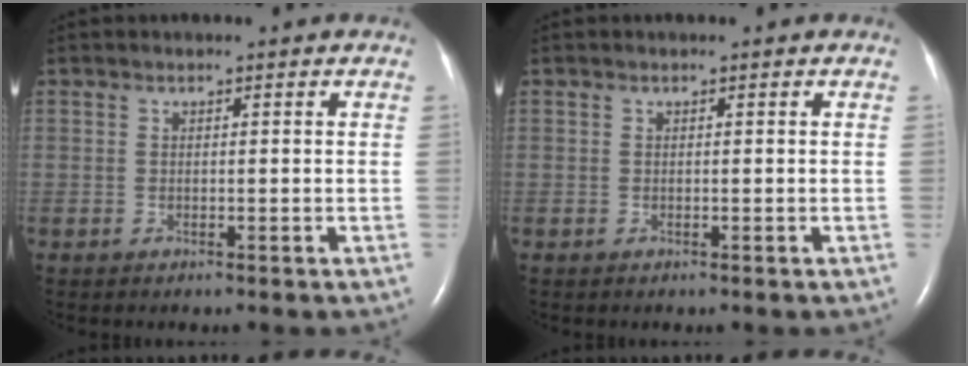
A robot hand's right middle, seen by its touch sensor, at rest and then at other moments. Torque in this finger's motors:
{"motor_torque": [-0.02, 0.02, -0.03, 0.00]}